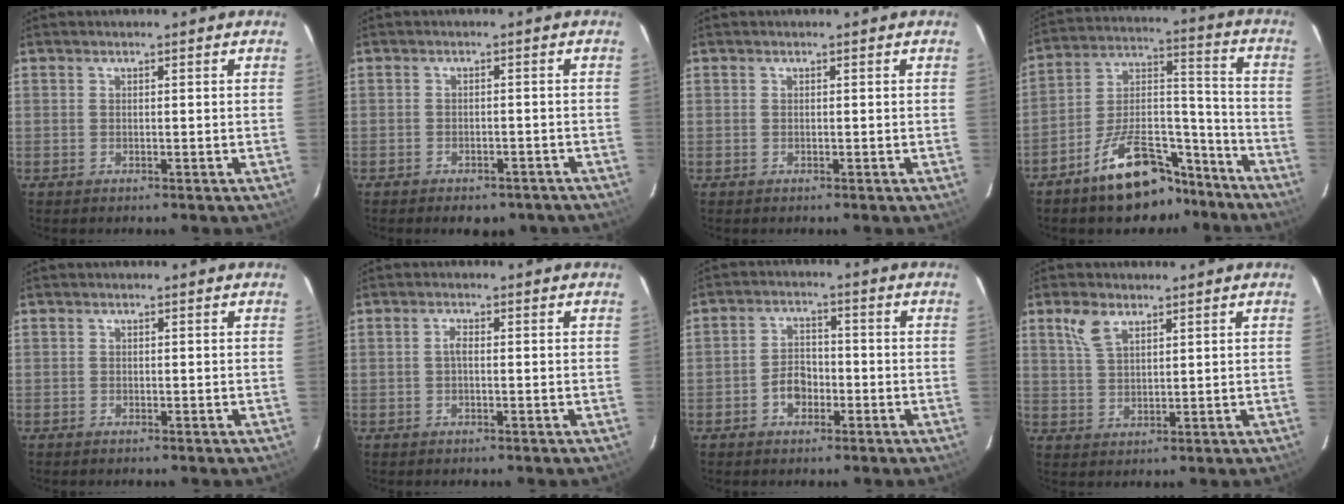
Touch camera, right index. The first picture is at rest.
{"total": 7.9, "force": [-6.2, 3.8, 3.0], "torque": [-0.064, 0.000, -0.067]}
{"total": 0.0}
{"total": 16.6, "force": [-12.3, 7.2, 8.5], "torque": [-0.151, 0.049, -0.181]}
{"total": 0.7, "force": [-0.5, 0.5, -0.1], "torque": [-0.002, 0.002, -0.010]}
{"total": 1.2, "force": [-0.2, 0.5, 1.1], "torque": [-0.021, 0.006, -0.006]}
{"total": 4.5, "force": [-2.1, 3.3, 2.4], "torque": [-0.046, 0.013, -0.033]}
{"total": 5.1, "force": [3.0, 2.5, 3.2], "torque": [-0.068, 0.010, 0.063]}